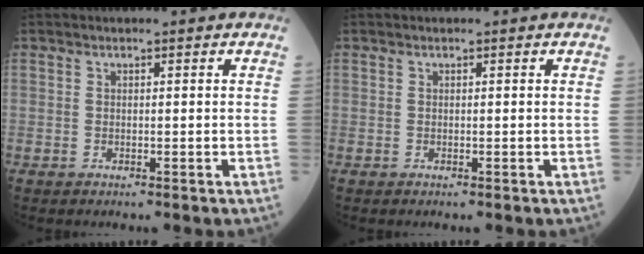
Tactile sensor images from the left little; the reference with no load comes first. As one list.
[{"total": 0.0}]